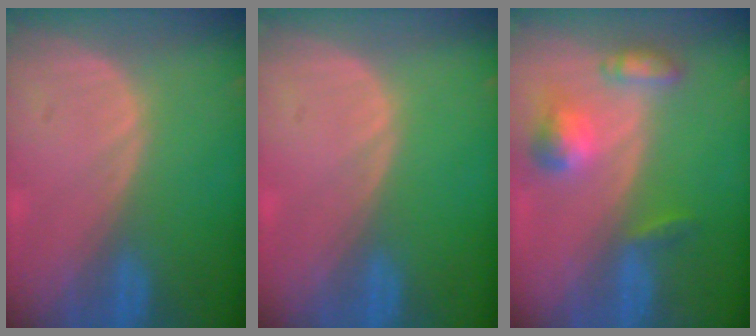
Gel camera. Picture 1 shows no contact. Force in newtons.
{"total": 0.0}
{"total": 5.8, "press": 5.4, "slide": 2.3}